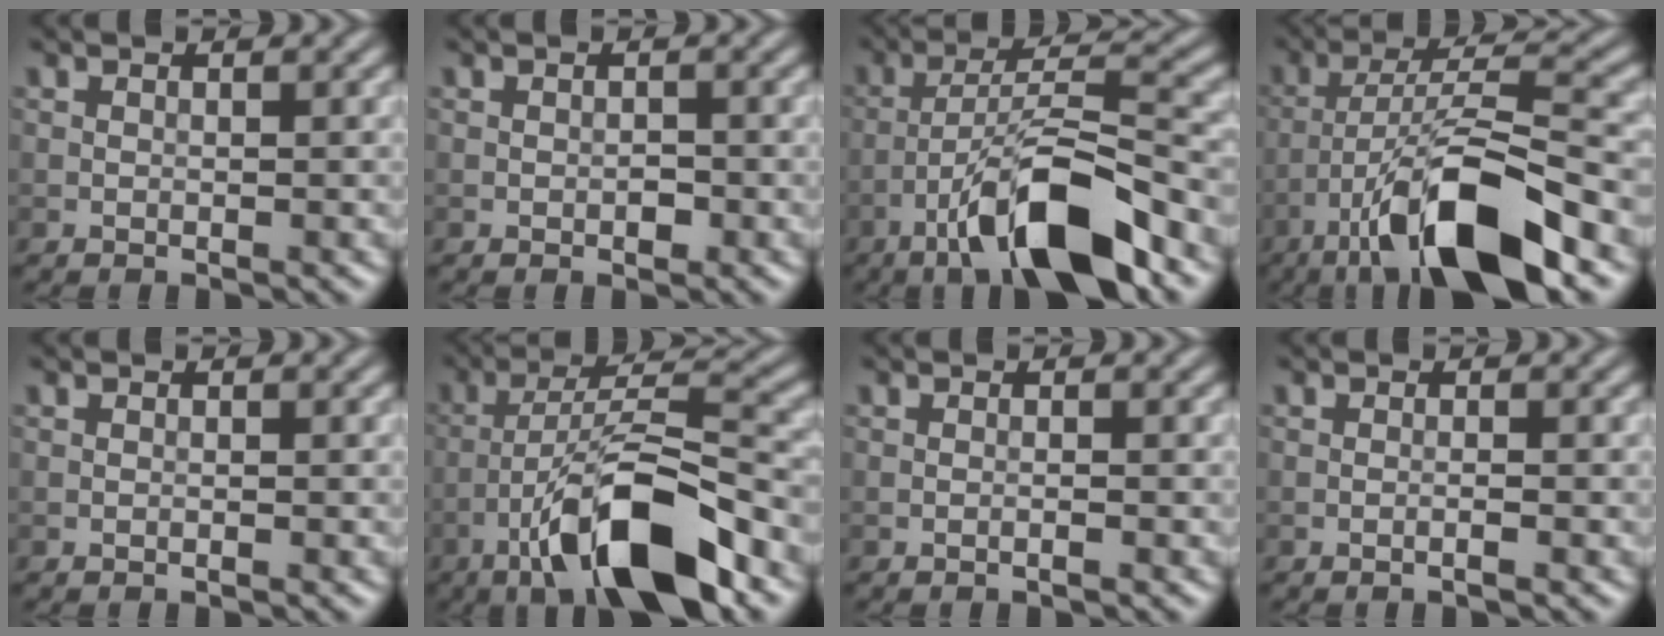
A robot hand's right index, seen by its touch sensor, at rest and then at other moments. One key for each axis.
{"total": 0.9, "fx": -0.3, "fy": 0.5, "fz": 0.7, "tx": -0.009, "ty": 0.001, "tz": -0.005}
{"total": 10.4, "fx": -6.1, "fy": 2.4, "fz": 8.1, "tx": -0.139, "ty": 0.016, "tz": -0.107}
{"total": 11.5, "fx": -6.6, "fy": 2.5, "fz": 9.1, "tx": -0.158, "ty": 0.014, "tz": -0.118}
{"total": 0.0}
{"total": 11.4, "fx": -6.3, "fy": 2.9, "fz": 9.1, "tx": -0.156, "ty": 0.016, "tz": -0.114}
{"total": 0.6, "fx": -0.3, "fy": 0.0, "fz": 0.5, "tx": -0.008, "ty": -0.001, "tz": -0.008}
{"total": 0.9, "fx": -0.4, "fy": 0.1, "fz": 0.8, "tx": -0.010, "ty": 0.001, "tz": -0.011}